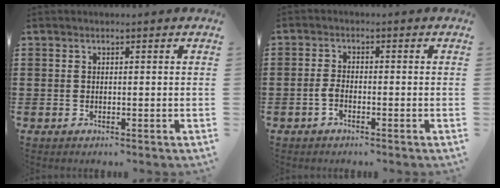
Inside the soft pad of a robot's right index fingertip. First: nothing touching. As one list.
[{"total": 2.1, "force": [-1.1, 0.8, 1.6], "torque": [-0.038, 0.000, -0.023]}]